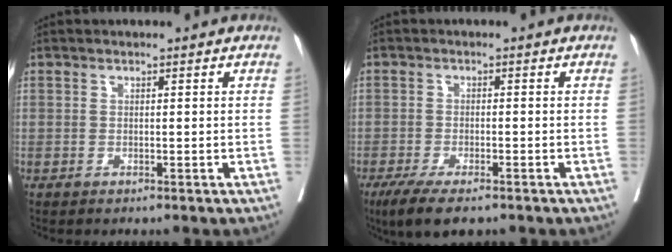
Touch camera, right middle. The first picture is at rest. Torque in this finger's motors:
{"motor_torque": [0.79, -0.67, 0.22, 0.03]}